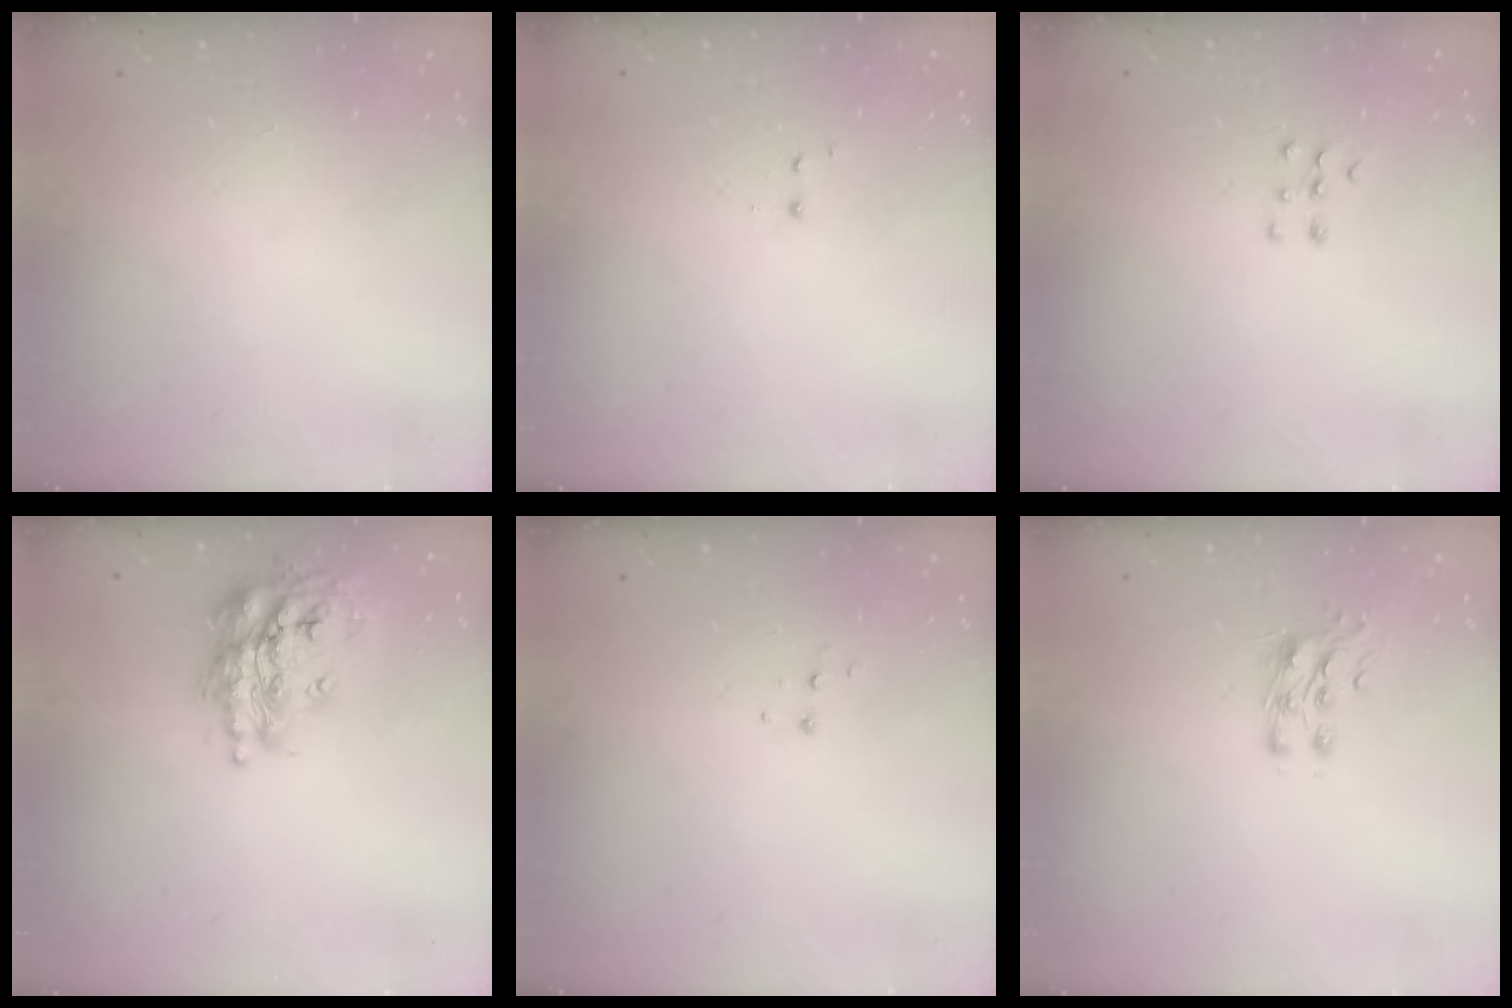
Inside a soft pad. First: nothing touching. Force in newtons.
{"total": 1.2, "press": 1.1, "slide": 0.5}
{"total": 5.5, "press": 5.5, "slide": 0.9}
{"total": 17.7, "press": 17.6, "slide": 1.5}
{"total": 3.9, "press": 3.9, "slide": 0.4}
{"total": 7.8, "press": 7.7, "slide": 0.8}